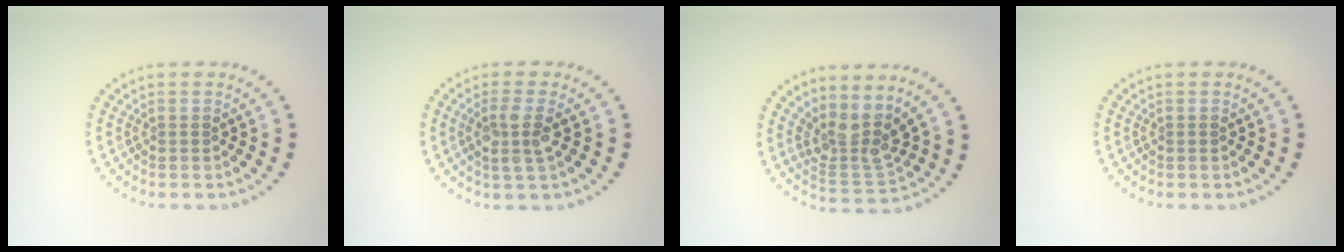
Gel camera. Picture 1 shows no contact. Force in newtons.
{"total": 2.5, "press": 2.1, "slide": 1.3}
{"total": 3.7, "press": 2.8, "slide": 2.3}
{"total": 0.0}